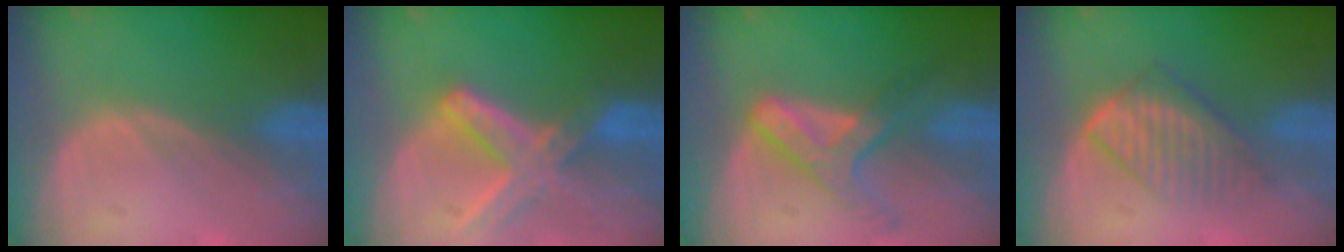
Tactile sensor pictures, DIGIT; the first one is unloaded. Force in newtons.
{"total": 8.2, "press": 7.1, "slide": 4.0}
{"total": 6.8, "press": 5.9, "slide": 3.4}
{"total": 5.9, "press": 5.7, "slide": 1.4}